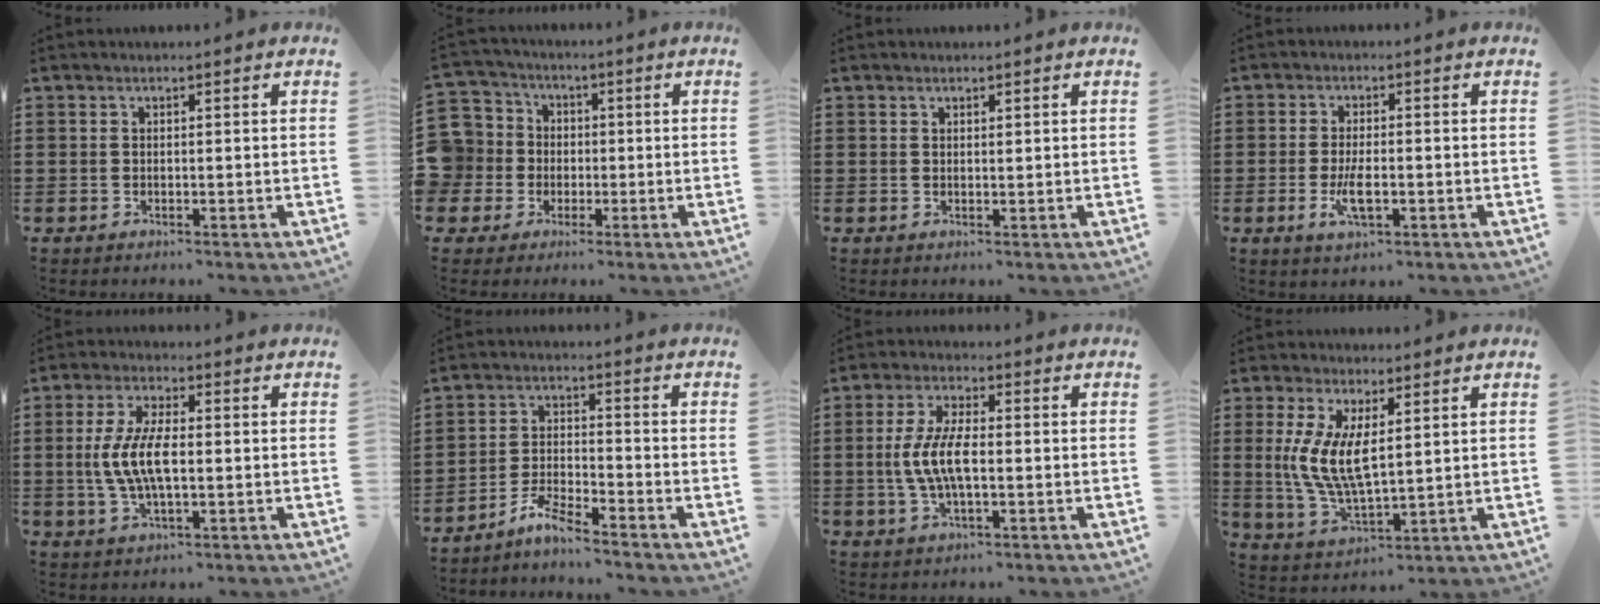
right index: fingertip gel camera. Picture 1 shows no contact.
{"total": 7.5, "force": [-0.4, 7.5, 0.8], "torque": [-0.086, -0.004, -0.014]}
{"total": 0.7, "force": [0.5, 0.3, 0.2], "torque": [-0.004, 0.002, 0.011]}
{"total": 4.4, "force": [-1.2, 1.5, 3.9], "torque": [-0.086, -0.005, -0.026]}
{"total": 7.8, "force": [-0.5, 3.0, 7.2], "torque": [-0.171, -0.008, -0.021]}
{"total": 4.6, "force": [-4.3, 0.0, 1.4], "torque": [-0.043, -0.002, -0.090]}
{"total": 7.1, "force": [-0.8, 2.6, 6.6], "torque": [-0.150, -0.006, -0.024]}
{"total": 8.7, "force": [1.4, 3.6, 7.8], "torque": [-0.172, -0.001, 0.022]}